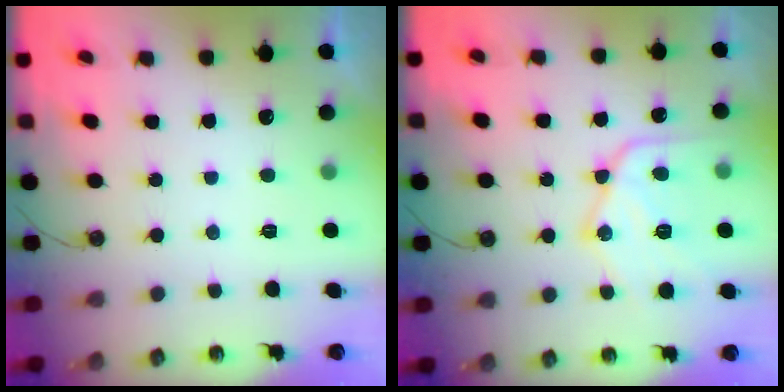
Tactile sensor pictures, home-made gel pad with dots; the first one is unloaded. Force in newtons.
{"total": 17.0, "press": 17.0, "slide": 1.3}